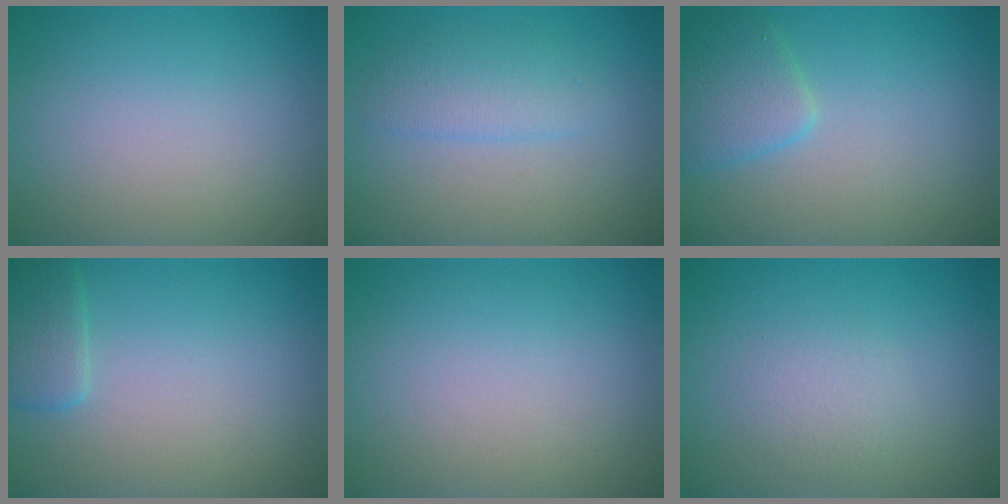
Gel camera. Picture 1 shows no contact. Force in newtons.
{"total": 2.4, "press": 2.4, "slide": 0.1}
{"total": 2.8, "press": 2.8, "slide": 0.1}
{"total": 1.9, "press": 1.9, "slide": 0.2}
{"total": 0.0}
{"total": 1.6, "press": 1.6, "slide": 0.1}